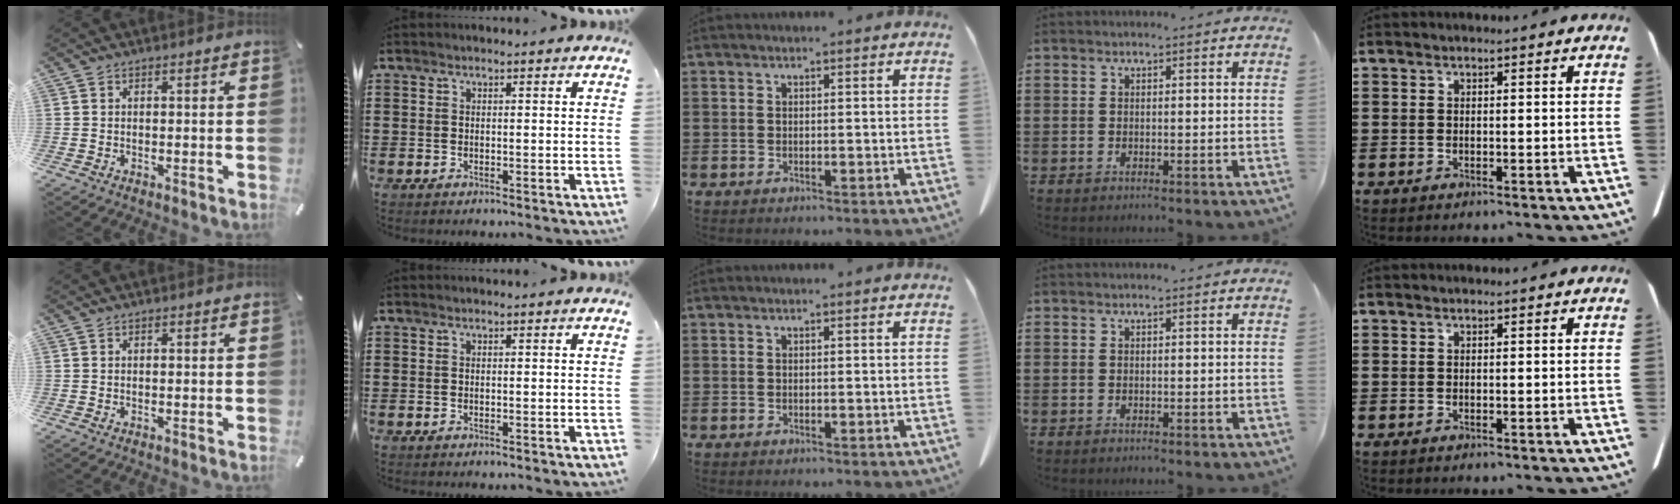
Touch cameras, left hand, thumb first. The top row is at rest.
{}